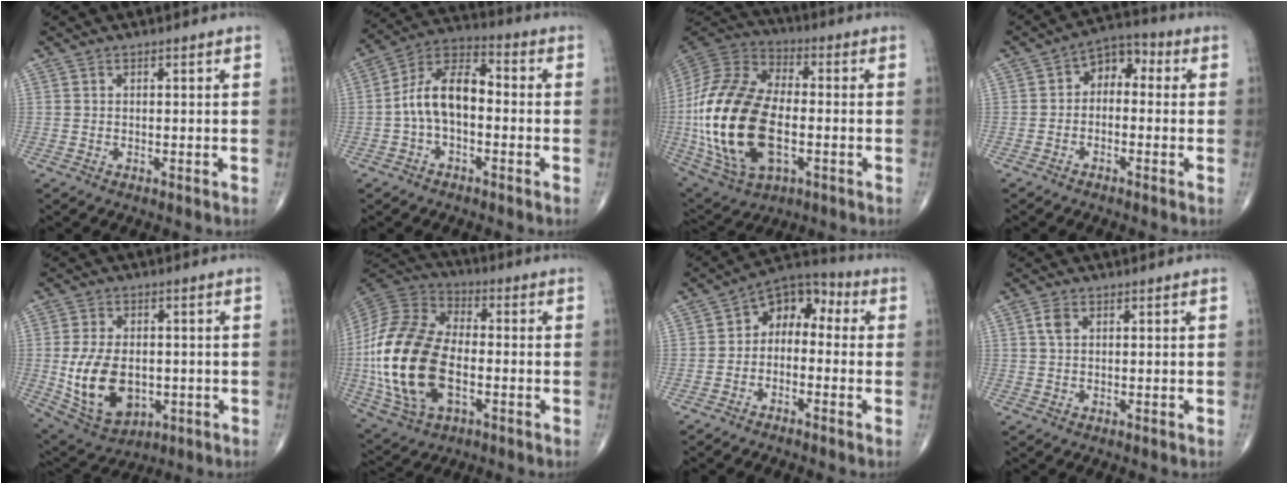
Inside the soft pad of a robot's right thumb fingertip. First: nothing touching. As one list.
[{"total": 10.9, "force": [-1.3, 6.1, 9.0], "torque": [-0.155, 0.043, -0.036]}, {"total": 27.1, "force": [-3.8, 15.1, 22.1], "torque": [-0.466, 0.003, -0.060]}, {"total": 6.1, "force": [-0.2, 4.3, 4.4], "torque": [-0.039, 0.034, -0.021]}, {"total": 13.7, "force": [-1.7, 8.9, 10.3], "torque": [-0.173, -0.004, -0.008]}, {"total": 23.5, "force": [-3.7, 13.7, 18.8], "torque": [-0.390, 0.008, -0.066]}, {"total": 8.2, "force": [-0.7, 5.8, 5.7], "torque": [-0.056, 0.044, -0.034]}, {"total": 2.2, "force": [0.8, 1.3, 1.6], "torque": [-0.033, 0.007, 0.016]}]